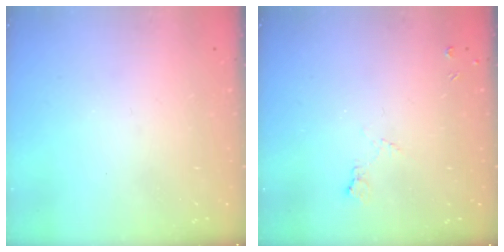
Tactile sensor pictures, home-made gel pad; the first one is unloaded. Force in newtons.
{"total": 5.0, "press": 5.0, "slide": 0.6}